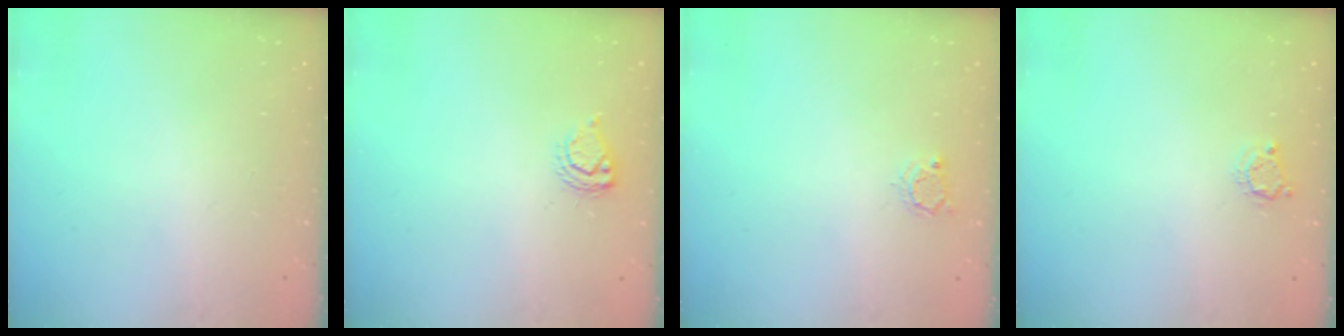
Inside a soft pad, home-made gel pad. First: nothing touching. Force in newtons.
{"total": 5.0, "press": 4.9, "slide": 0.6}
{"total": 2.8, "press": 2.8, "slide": 0.5}
{"total": 3.8, "press": 3.7, "slide": 0.5}